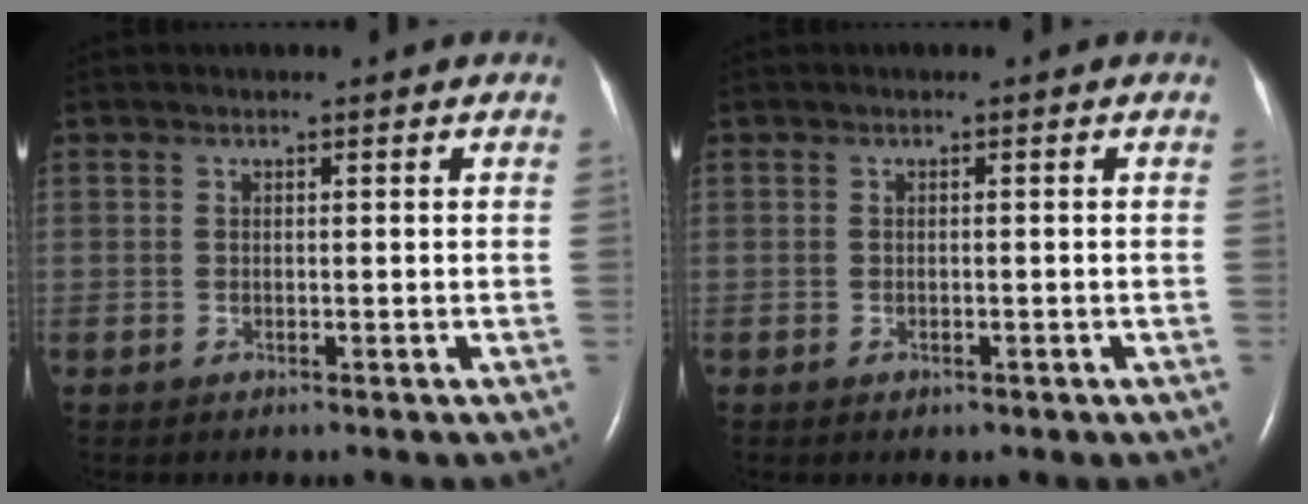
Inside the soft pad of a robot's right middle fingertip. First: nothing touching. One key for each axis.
{"total": 0.9, "fx": -0.5, "fy": 0.5, "fz": 0.5, "tx": -0.010, "ty": -0.001, "tz": -0.002}